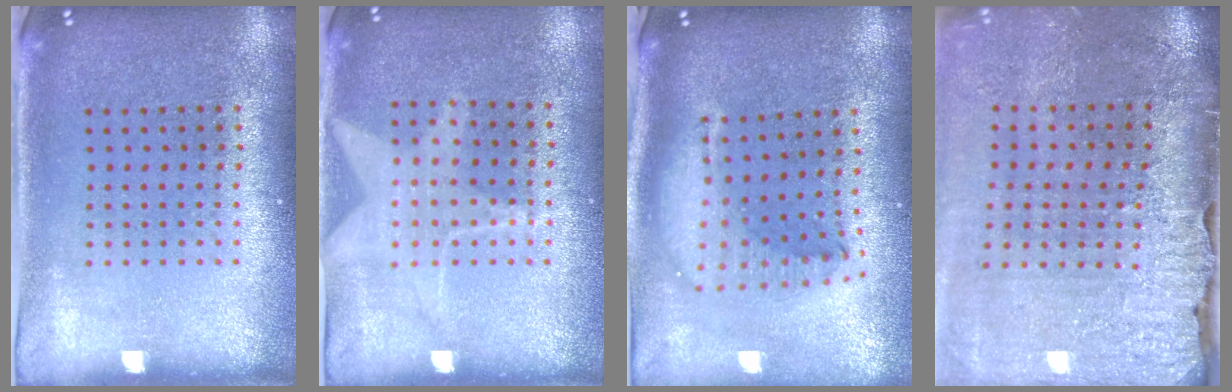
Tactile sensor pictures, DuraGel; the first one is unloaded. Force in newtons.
{"total": 1.2, "press": 1.2, "slide": 0.1}
{"total": 2.2, "press": 1.7, "slide": 1.4}
{"total": 3.8, "press": 3.3, "slide": 1.9}